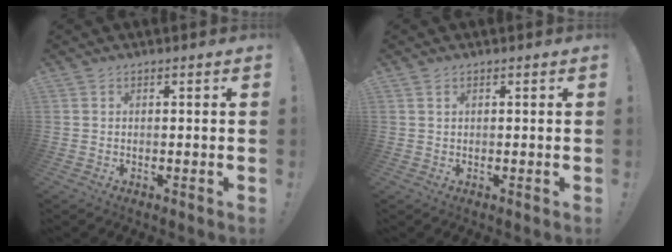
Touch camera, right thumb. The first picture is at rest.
{"total": 0.8, "force": [0.5, 0.4, 0.5], "torque": [-0.015, 0.003, 0.010]}